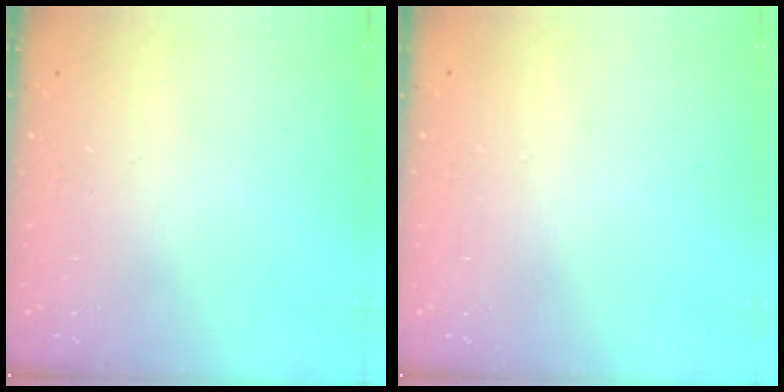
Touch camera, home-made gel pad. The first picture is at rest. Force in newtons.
{"total": 0.0}